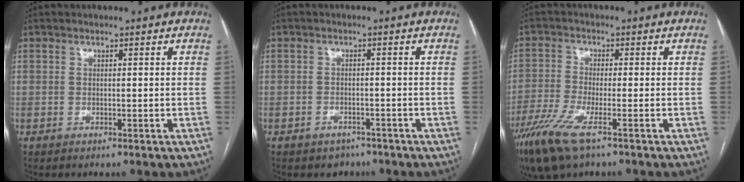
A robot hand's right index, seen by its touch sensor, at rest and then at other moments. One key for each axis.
{"total": 3.1, "fx": -2.3, "fy": 2.1, "fz": 0.1, "tx": -0.005, "ty": 0.009, "tz": -0.028}
{"total": 8.6, "fx": -5.2, "fy": 1.4, "fz": 6.6, "tx": -0.144, "ty": -0.021, "tz": -0.098}